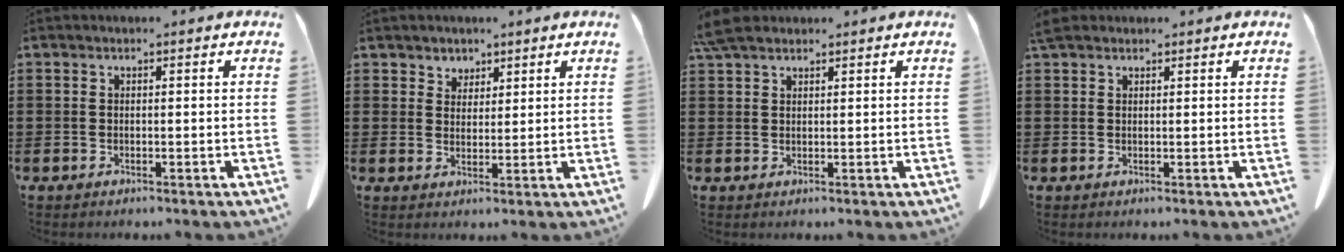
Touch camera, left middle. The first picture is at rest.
{"total": 2.9, "force": [2.4, 1.7, 0.0], "torque": [-0.010, 0.004, 0.045]}
{"total": 3.8, "force": [3.0, 1.2, 1.9], "torque": [-0.047, 0.004, 0.058]}
{"total": 2.0, "force": [1.7, 0.8, 0.8], "torque": [-0.023, 0.007, 0.032]}